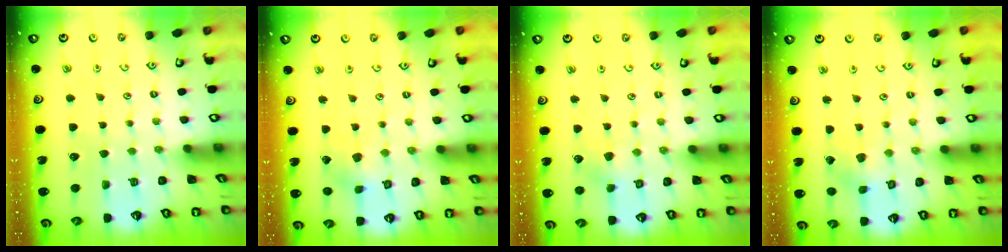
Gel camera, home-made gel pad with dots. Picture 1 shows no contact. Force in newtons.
{"total": 2.8, "press": 2.8, "slide": 0.3}
{"total": 2.9, "press": 2.9, "slide": 0.3}
{"total": 2.4, "press": 2.4, "slide": 0.3}